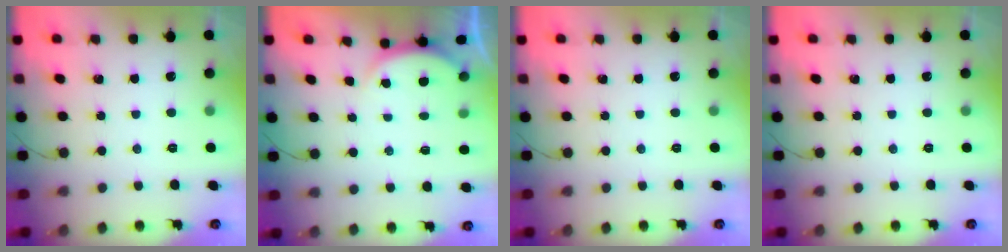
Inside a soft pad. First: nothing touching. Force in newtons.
{"total": 2.9, "press": 2.2, "slide": 1.8}
{"total": 0.0}
{"total": 0.0}